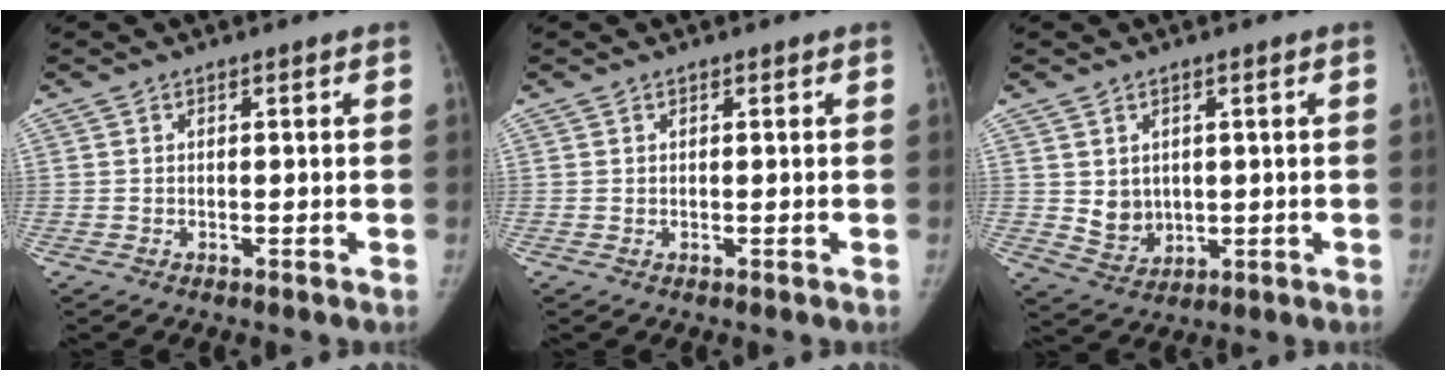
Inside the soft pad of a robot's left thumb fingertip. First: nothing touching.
{"total": 0.0}
{"total": 5.3, "force": [0.9, 4.5, 2.6], "torque": [-0.027, -0.015, 0.033]}